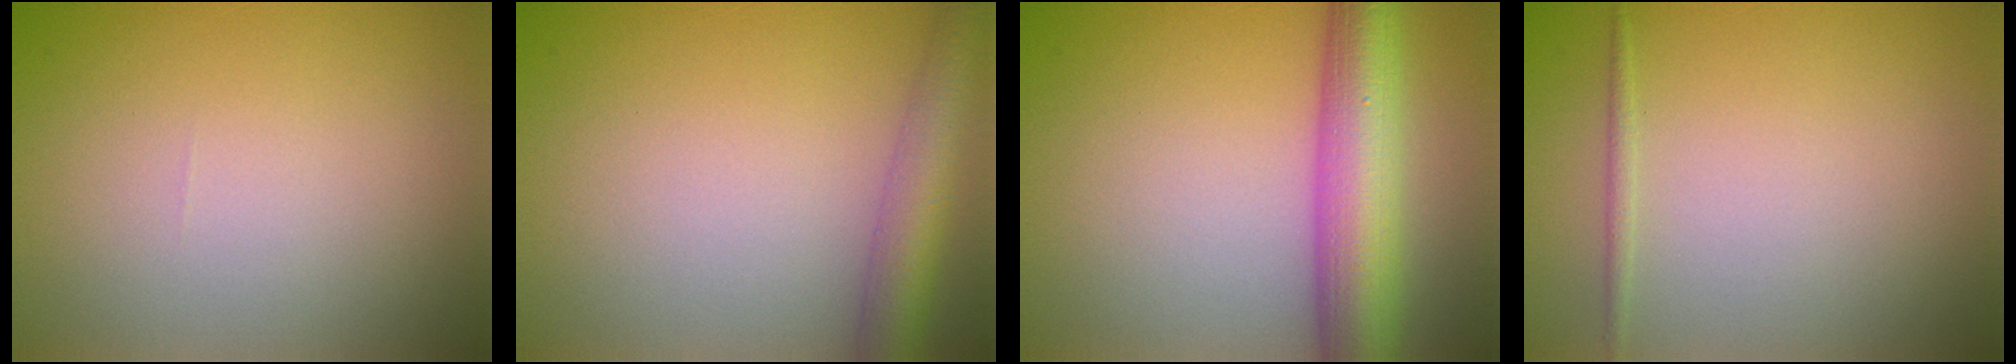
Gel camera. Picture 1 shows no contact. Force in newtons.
{"total": 4.5, "press": 4.5, "slide": 0.2}
{"total": 8.5, "press": 8.5, "slide": 0.3}
{"total": 0.7, "press": 0.7, "slide": 0.0}